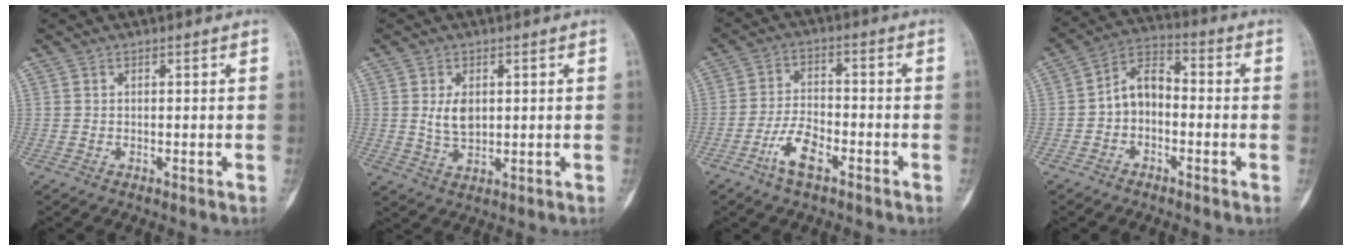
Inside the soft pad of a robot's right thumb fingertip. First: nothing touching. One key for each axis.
{"total": 4.8, "fx": 0.9, "fy": 2.9, "fz": 3.6, "tx": -0.060, "ty": -0.010, "tz": 0.024}
{"total": 7.0, "fx": -4.0, "fy": 2.9, "fz": 5.0, "tx": -0.092, "ty": 0.024, "tz": -0.077}
{"total": 7.3, "fx": -1.4, "fy": 5.1, "fz": 5.0, "tx": -0.070, "ty": 0.036, "tz": -0.042}